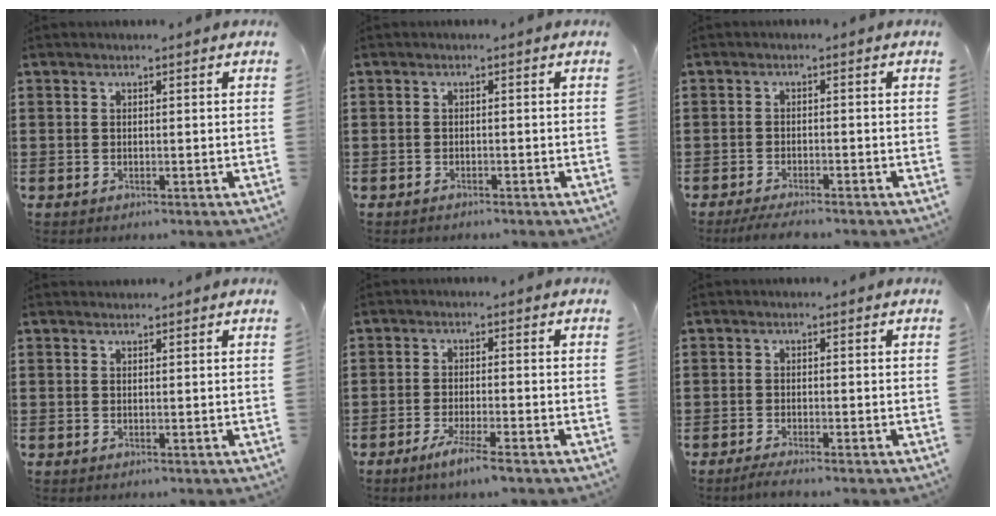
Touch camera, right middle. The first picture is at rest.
{"total": 0.6, "force": [-0.6, 0.1, 0.0], "torque": [-0.001, 0.000, -0.013]}
{"total": 2.5, "force": [-2.3, 0.1, 1.0], "torque": [-0.016, 0.001, -0.044]}
{"total": 0.7, "force": [0.7, 0.0, -0.1], "torque": [-0.001, -0.003, 0.014]}
{"total": 3.6, "force": [-2.5, -0.2, 2.6], "torque": [-0.047, -0.006, -0.045]}
{"total": 1.2, "force": [-1.0, -0.1, 0.7], "torque": [-0.010, -0.001, -0.018]}